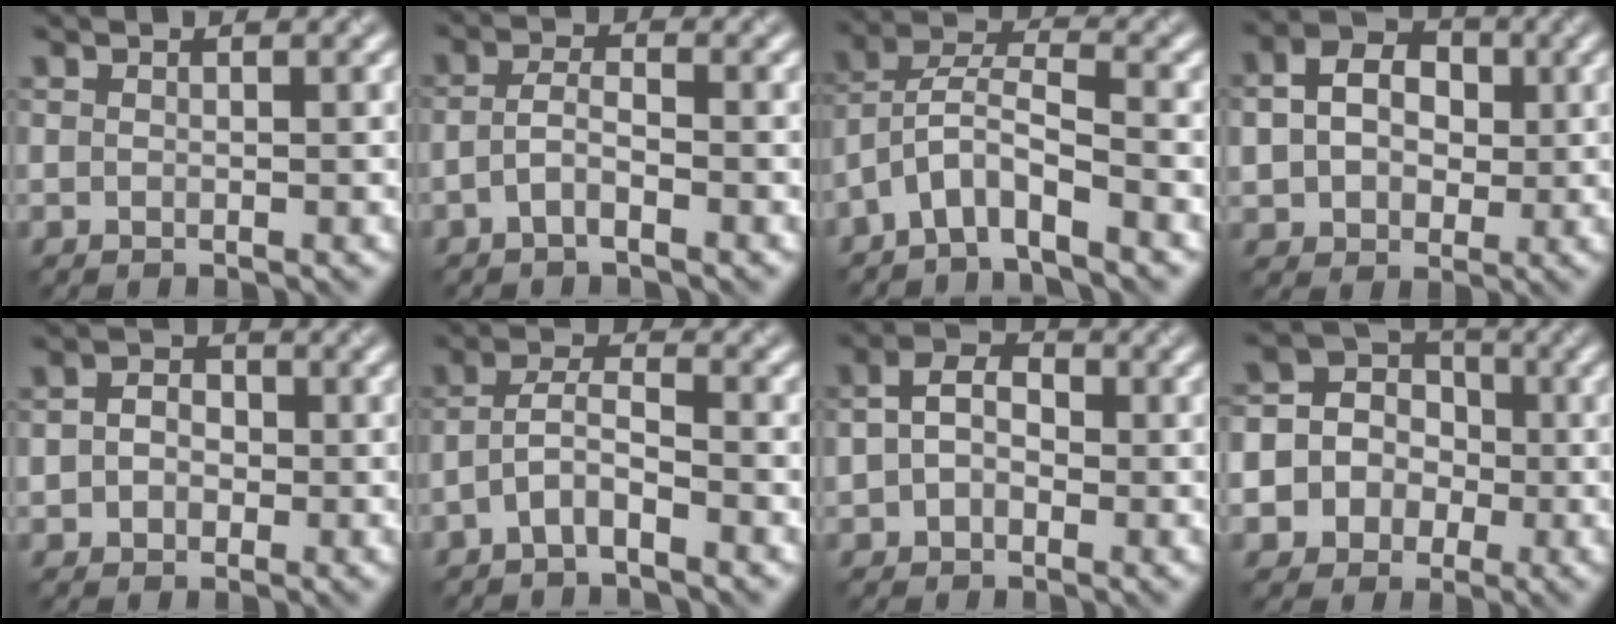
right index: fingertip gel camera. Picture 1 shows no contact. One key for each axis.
{"total": 2.1, "fx": -1.0, "fy": 0.6, "fz": 1.7, "tx": -0.037, "ty": 0.006, "tz": -0.026}
{"total": 4.4, "fx": -3.2, "fy": 1.1, "fz": 2.9, "tx": -0.054, "ty": 0.008, "tz": -0.068}
{"total": 7.0, "fx": 1.0, "fy": 5.5, "fz": 4.2, "tx": -0.085, "ty": 0.019, "tz": -0.003}
{"total": 3.0, "fx": 0.0, "fy": 2.5, "fz": 1.6, "tx": -0.015, "ty": 0.006, "tz": -0.017}
{"total": 2.8, "fx": -1.6, "fy": 0.8, "fz": 2.1, "tx": -0.046, "ty": 0.010, "tz": -0.041}
{"total": 4.0, "fx": 0.1, "fy": 3.0, "fz": 2.7, "tx": -0.045, "ty": 0.007, "tz": -0.011}
{"total": 10.3, "fx": -2.3, "fy": 9.6, "fz": 2.8, "tx": -0.088, "ty": 0.008, "tz": -0.063}